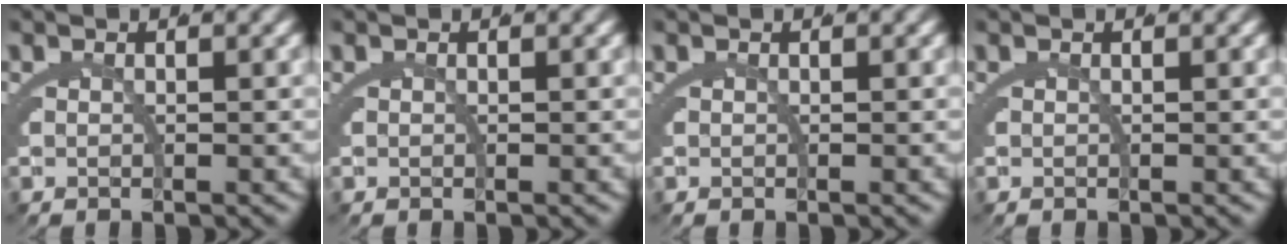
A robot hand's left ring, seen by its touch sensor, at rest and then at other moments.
{"total": 0.0}
{"total": 0.0}
{"total": 0.0}